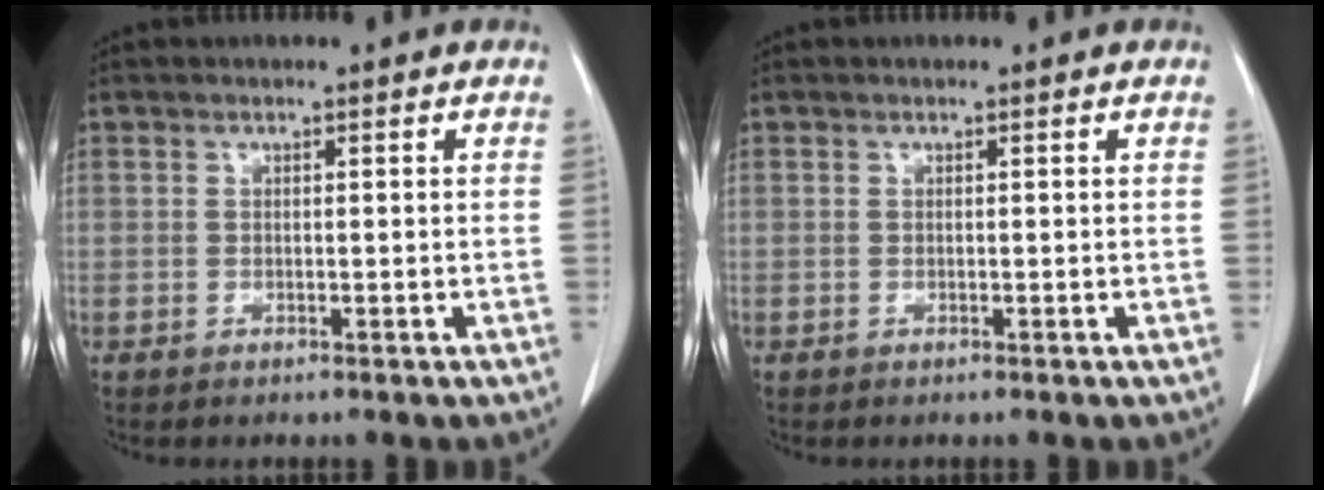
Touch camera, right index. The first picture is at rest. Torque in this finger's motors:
{"motor_torque": [0.03, 0.02, 0.00, 0.00]}